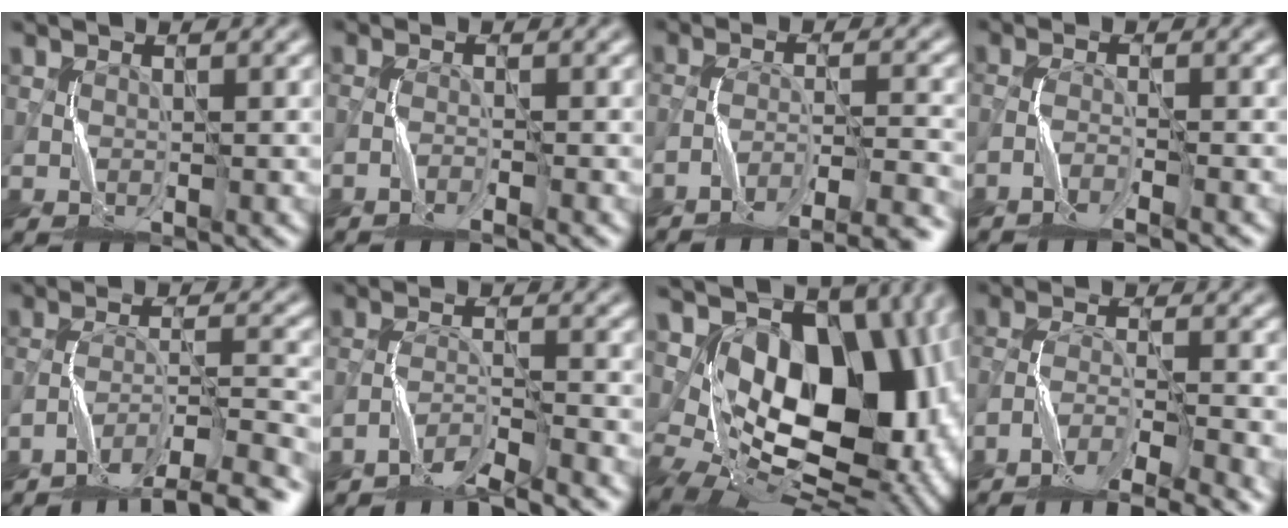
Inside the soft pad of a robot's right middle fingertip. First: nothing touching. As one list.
[{"total": 1.2, "force": [-1.0, -0.2, 0.5], "torque": [-0.011, 0.001, -0.027]}, {"total": 7.0, "force": [-5.6, 1.5, 3.9], "torque": [-0.063, -0.011, -0.089]}, {"total": 2.4, "force": [-1.9, 0.0, 1.4], "torque": [-0.030, -0.001, -0.046]}, {"total": 9.7, "force": [-8.2, 2.5, 4.5], "torque": [-0.070, -0.008, -0.120]}, {"total": 3.8, "force": [-3.3, 0.2, 1.8], "torque": [-0.033, -0.002, -0.069]}, {"total": 14.9, "force": [1.8, 9.8, 11.1], "torque": [-0.101, -0.013, 0.035]}, {"total": 8.0, "force": [-5.7, 2.5, 5.1], "torque": [-0.092, -0.018, -0.097]}]